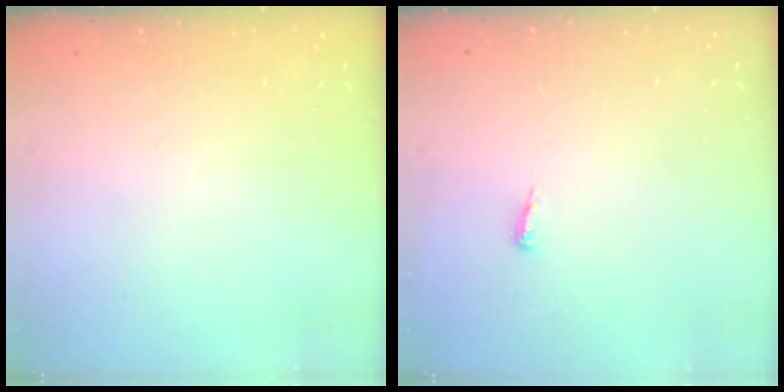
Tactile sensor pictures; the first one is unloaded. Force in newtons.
{"total": 4.9, "press": 4.9, "slide": 0.5}